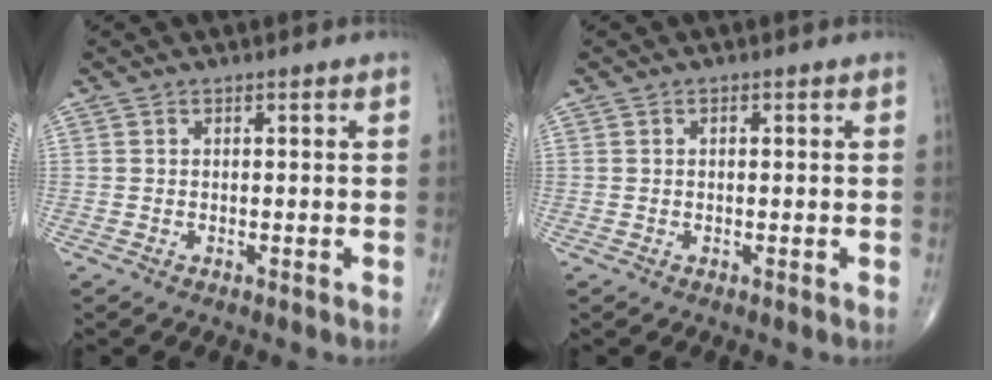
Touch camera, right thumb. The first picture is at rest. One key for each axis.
{"total": 0.5, "fx": 0.1, "fy": 0.2, "fz": 0.5, "tx": -0.009, "ty": 0.000, "tz": 0.002}